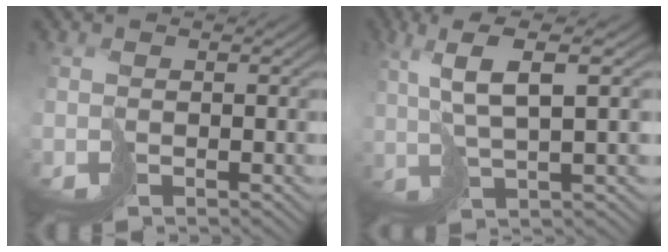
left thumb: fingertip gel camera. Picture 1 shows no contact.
{"total": 7.4, "force": [3.1, 1.6, 6.5], "torque": [-0.124, 0.020, 0.061]}